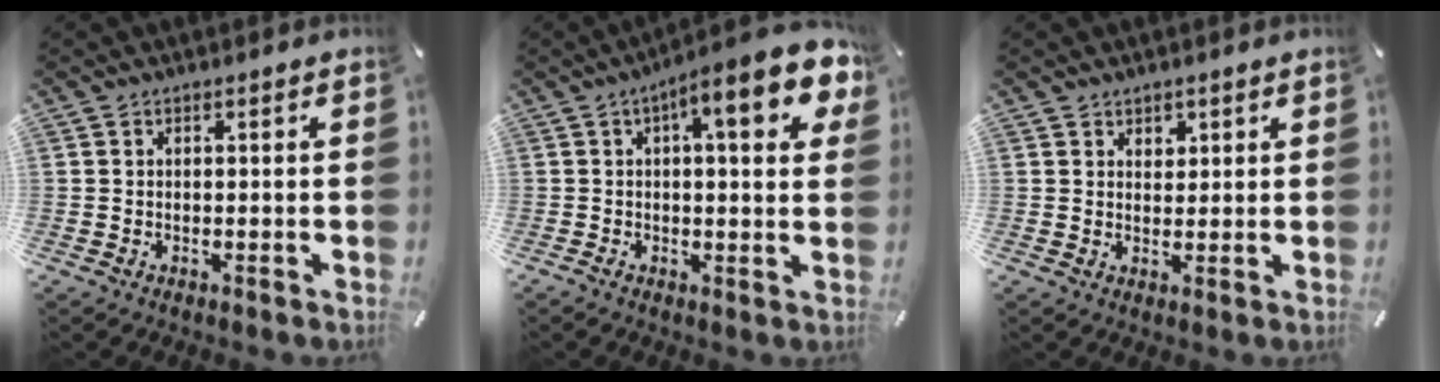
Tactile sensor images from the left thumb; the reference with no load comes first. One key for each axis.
{"total": 13.0, "fx": 5.3, "fy": 3.3, "fz": 11.4, "tx": -0.150, "ty": -0.031, "tz": 0.078}
{"total": 2.2, "fx": 1.3, "fy": 1.8, "fz": 0.3, "tx": 0.009, "ty": -0.004, "tz": 0.020}